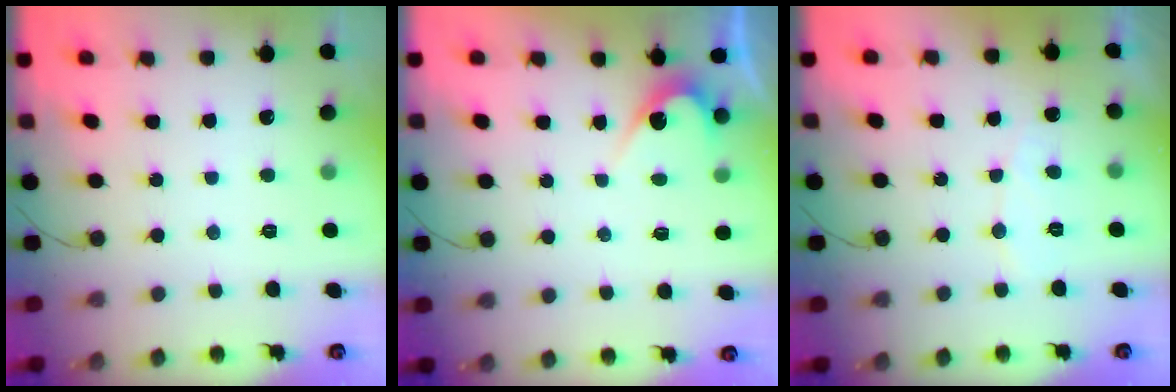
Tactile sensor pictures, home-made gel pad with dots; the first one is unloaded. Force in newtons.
{"total": 3.0, "press": 3.0, "slide": 0.3}
{"total": 4.9, "press": 4.8, "slide": 0.5}